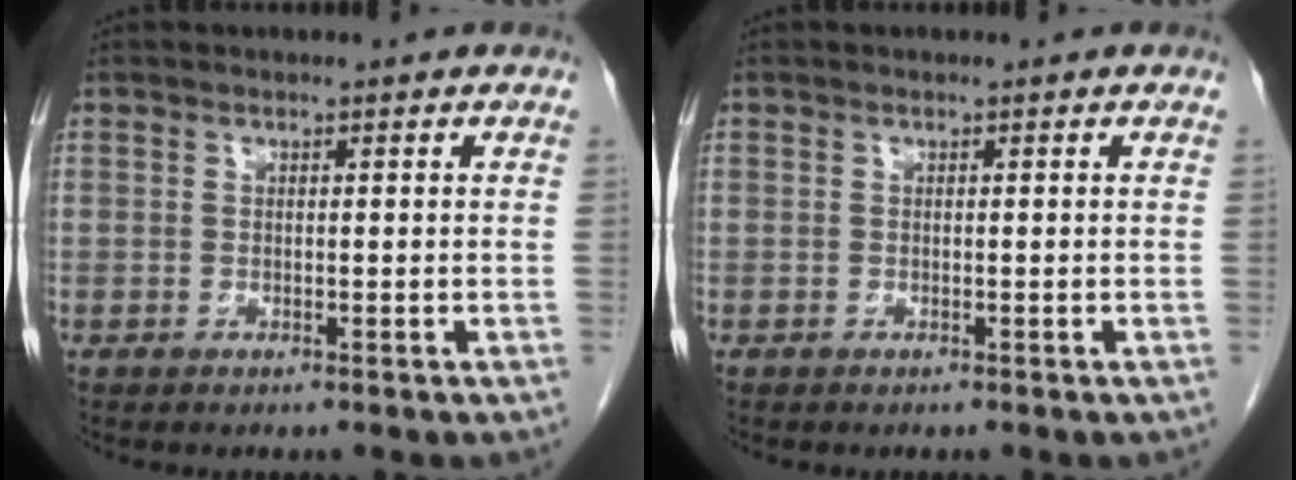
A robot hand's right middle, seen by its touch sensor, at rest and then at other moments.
{"total": 0.0}